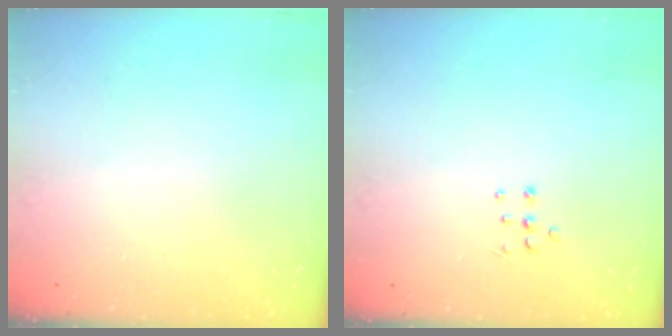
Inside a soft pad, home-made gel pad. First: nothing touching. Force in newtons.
{"total": 4.6, "press": 4.5, "slide": 0.7}